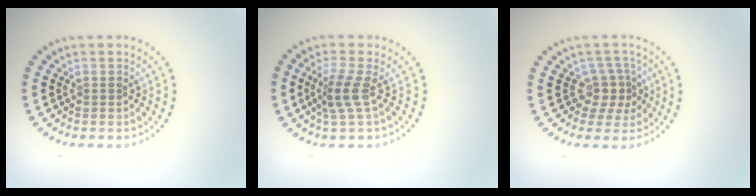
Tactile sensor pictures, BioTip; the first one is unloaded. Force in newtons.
{"total": 2.4, "press": 1.8, "slide": 1.5}
{"total": 2.8, "press": 2.0, "slide": 2.0}